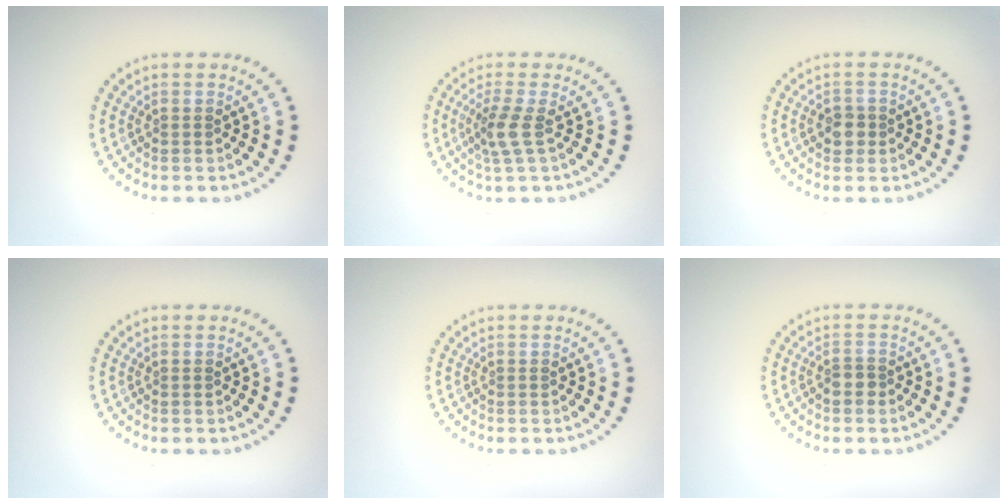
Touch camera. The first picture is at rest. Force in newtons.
{"total": 2.4, "press": 1.8, "slide": 1.6}
{"total": 1.7, "press": 1.6, "slide": 0.5}
{"total": 0.0}
{"total": 0.0}
{"total": 1.5, "press": 1.3, "slide": 0.8}